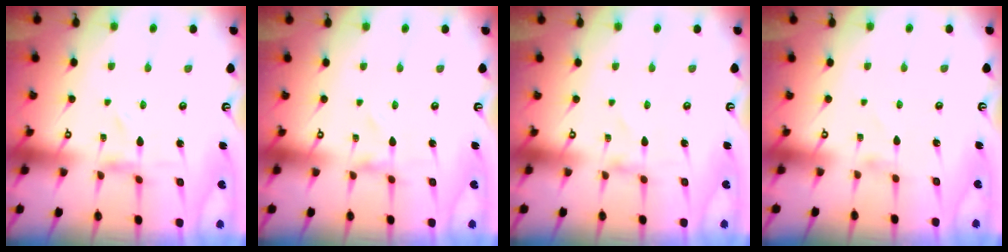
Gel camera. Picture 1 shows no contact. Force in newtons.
{"total": 0.0}
{"total": 0.5, "press": 0.5, "slide": 0.1}
{"total": 1.4, "press": 1.4, "slide": 0.0}